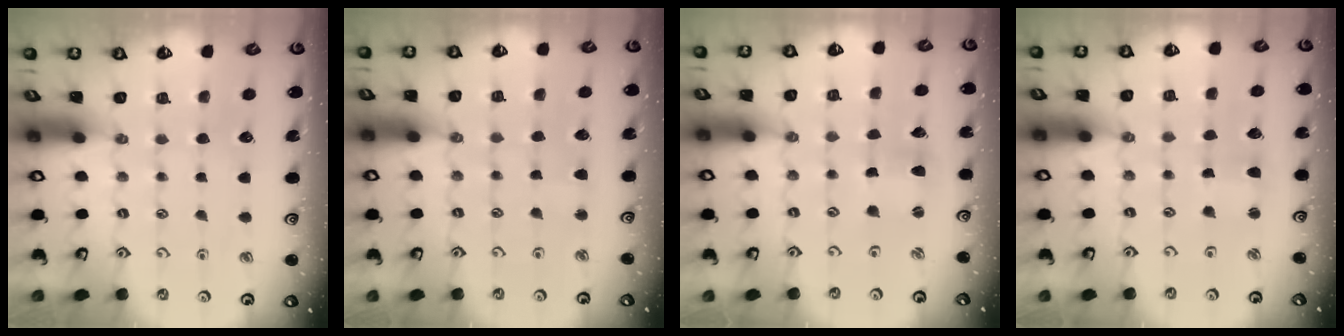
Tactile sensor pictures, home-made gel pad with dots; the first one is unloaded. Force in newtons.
{"total": 1.5, "press": 1.5, "slide": 0.3}
{"total": 1.5, "press": 1.4, "slide": 0.2}
{"total": 2.7, "press": 2.7, "slide": 0.2}